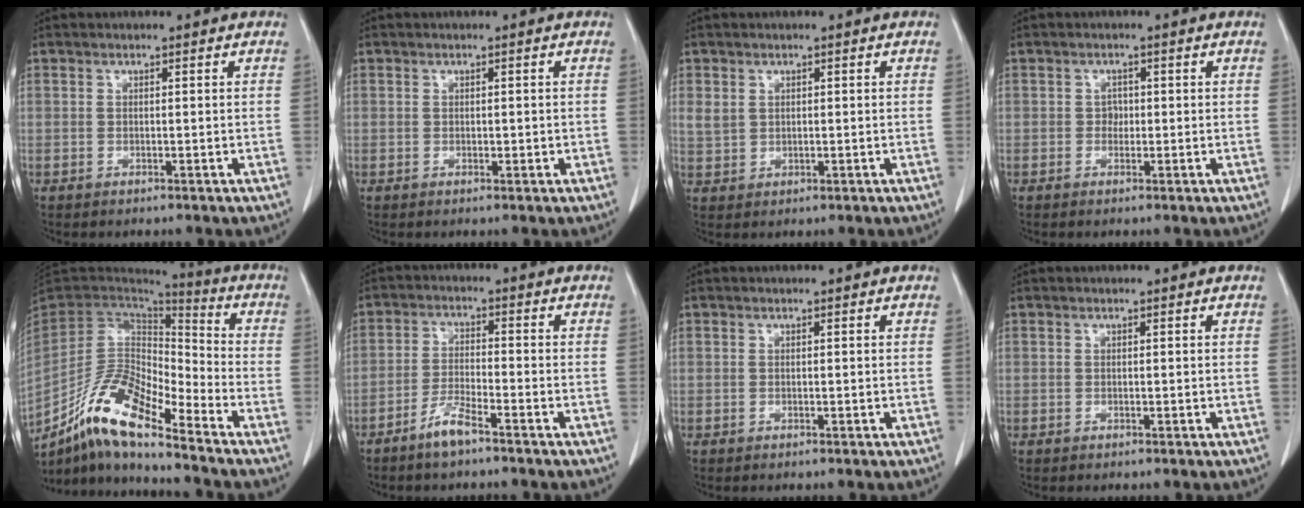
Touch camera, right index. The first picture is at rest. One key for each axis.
{"total": 0.9, "fx": -0.1, "fy": 0.6, "fz": 0.7, "tx": -0.009, "ty": 0.000, "tz": 0.000}
{"total": 2.8, "fx": 1.1, "fy": 2.3, "fz": 1.2, "tx": -0.027, "ty": 0.003, "tz": 0.029}
{"total": 1.3, "fx": 0.0, "fy": 1.1, "fz": 0.7, "tx": -0.008, "ty": 0.004, "tz": -0.002}
{"total": 13.8, "fx": -9.9, "fy": 3.0, "fz": 9.1, "tx": -0.175, "ty": 0.013, "tz": -0.182}
{"total": 4.6, "fx": -3.5, "fy": 0.4, "fz": 3.0, "tx": -0.066, "ty": -0.005, "tz": -0.071}
{"total": 0.0}
{"total": 0.0}